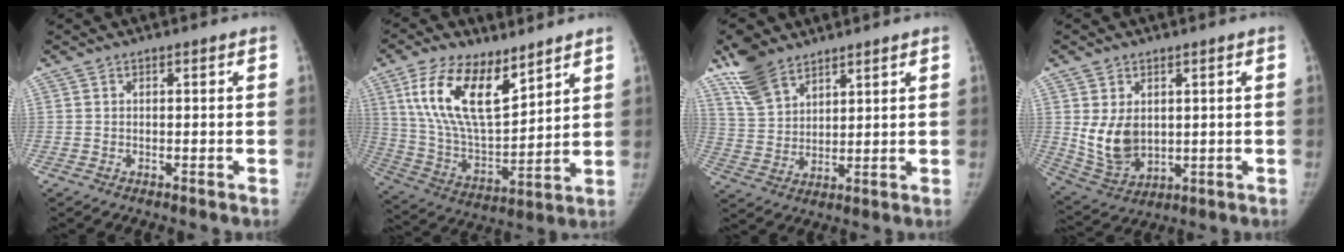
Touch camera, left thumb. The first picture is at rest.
{"total": 18.7, "force": [10.1, 8.6, 13.2], "torque": [-0.219, -0.050, 0.197]}
{"total": 9.9, "force": [7.4, 5.0, 4.3], "torque": [-0.071, -0.026, 0.152]}
{"total": 9.3, "force": [1.4, 6.6, 6.4], "torque": [-0.100, -0.019, 0.049]}